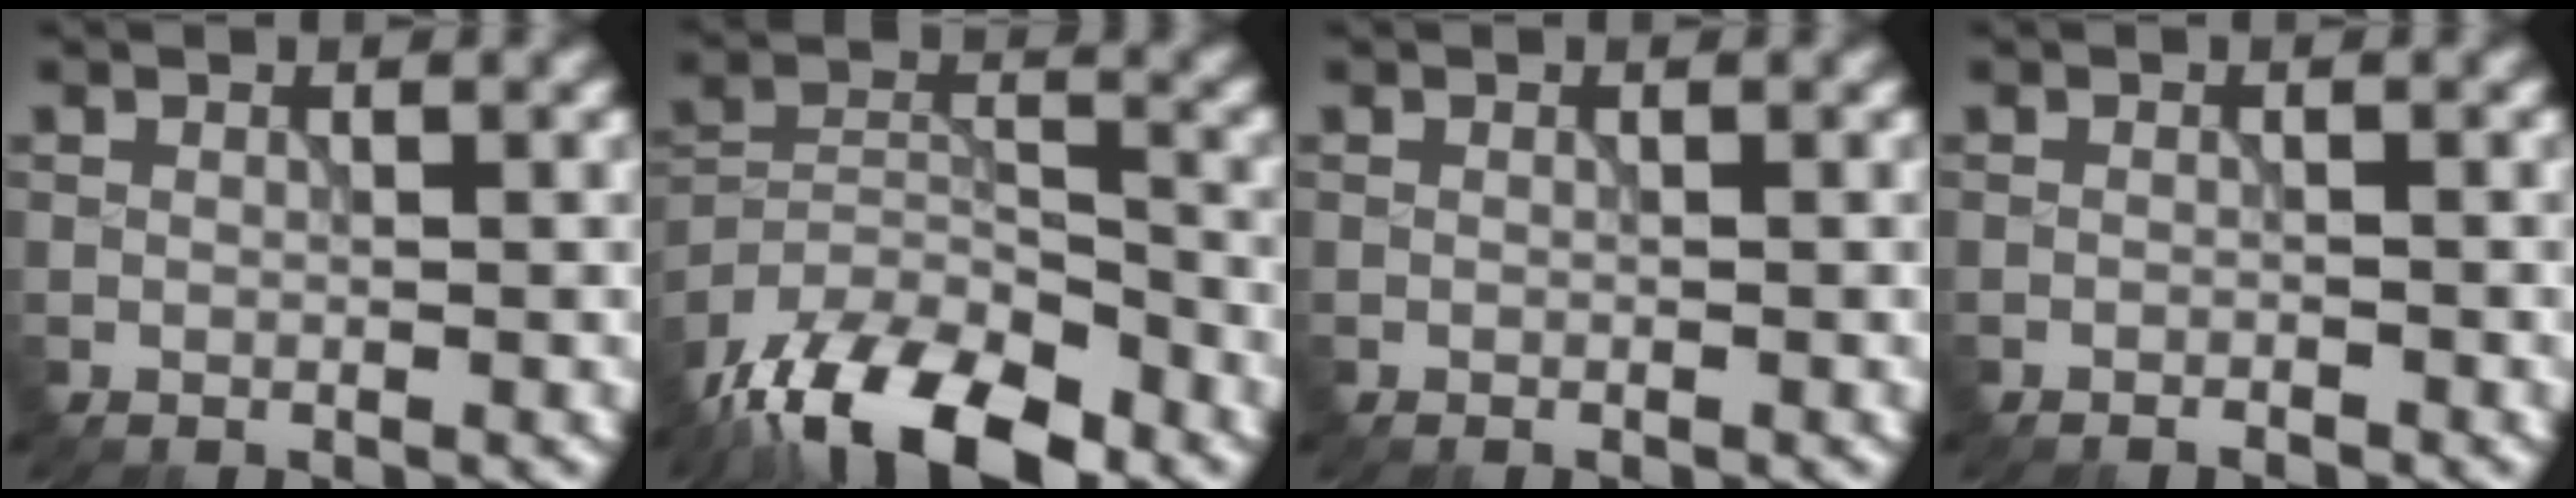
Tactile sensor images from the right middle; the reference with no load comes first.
{"total": 13.0, "force": [-9.6, 5.1, 7.1], "torque": [-0.143, -0.011, -0.168]}
{"total": 0.0}
{"total": 0.7, "force": [-0.7, 0.1, 0.2], "torque": [-0.001, 0.000, -0.014]}